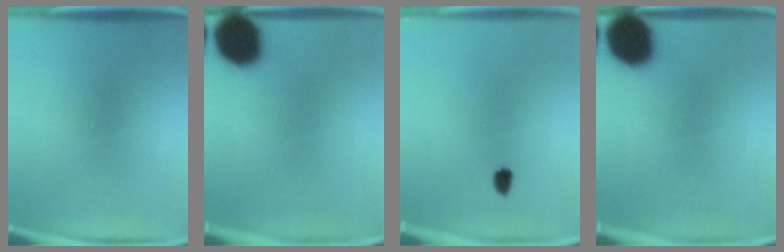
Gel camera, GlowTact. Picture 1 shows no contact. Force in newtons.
{"total": 16.3}
{"total": 1.4}
{"total": 16.3}